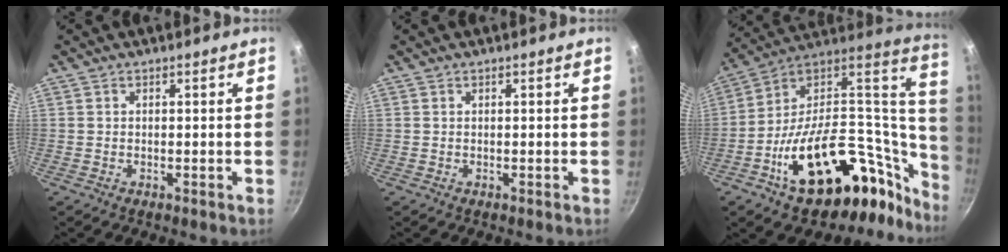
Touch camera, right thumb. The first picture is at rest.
{"total": 0.0}
{"total": 36.8, "force": [-10.0, 21.9, 27.9], "torque": [-0.381, 0.081, -0.137]}